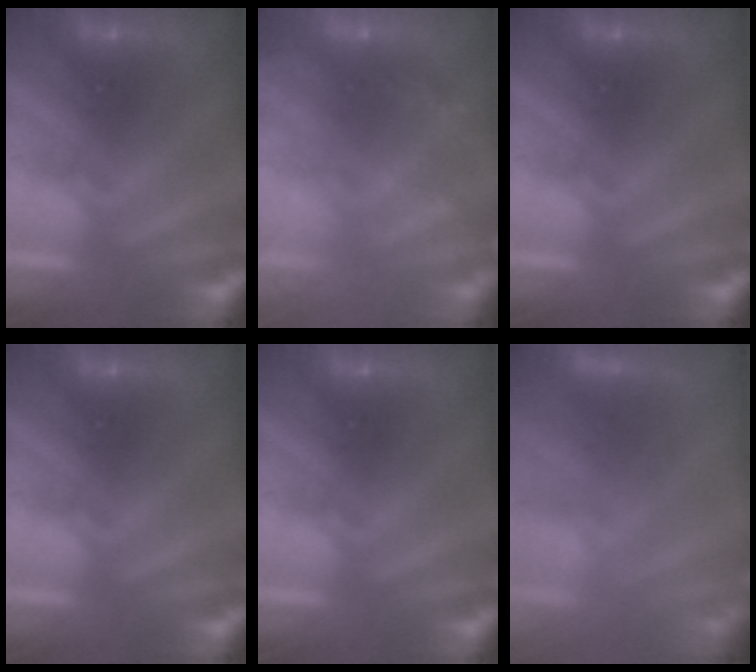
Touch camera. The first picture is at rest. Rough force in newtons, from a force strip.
{"total": 6.8}
{"total": 0.0}
{"total": 0.0}
{"total": 0.0}
{"total": 3.2}